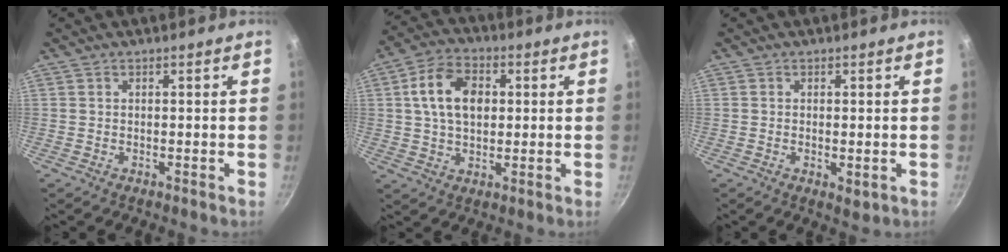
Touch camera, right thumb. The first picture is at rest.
{"total": 11.2, "force": [2.0, 7.6, 8.0], "torque": [-0.123, 0.012, 0.026]}
{"total": 2.5, "force": [-0.4, 1.1, 2.2], "torque": [-0.034, -0.009, -0.005]}